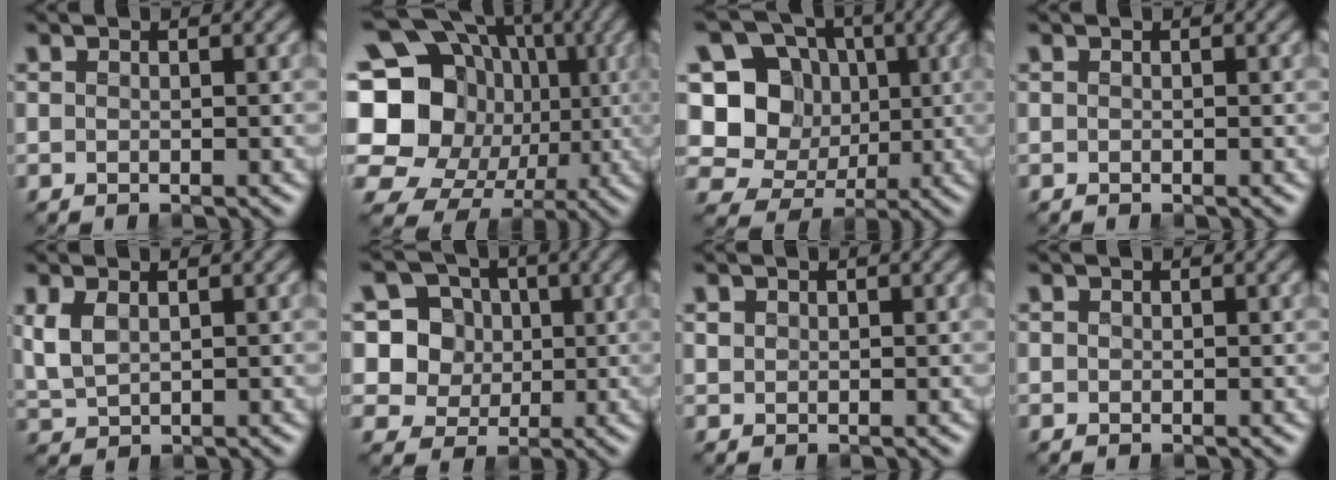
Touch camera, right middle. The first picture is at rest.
{"total": 19.4, "force": [-0.6, 17.4, 8.6], "torque": [-0.180, 0.028, -0.047]}
{"total": 10.4, "force": [0.5, 9.5, 4.2], "torque": [-0.099, 0.024, -0.017]}
{"total": 0.0}
{"total": 2.7, "force": [0.9, 1.6, 2.0], "torque": [-0.055, 0.002, 0.024]}
{"total": 7.0, "force": [1.5, 6.5, 2.2], "torque": [-0.050, 0.014, 0.027]}
{"total": 0.7, "force": [0.4, 0.6, 0.1], "torque": [-0.002, -0.001, 0.008]}
{"total": 0.0}